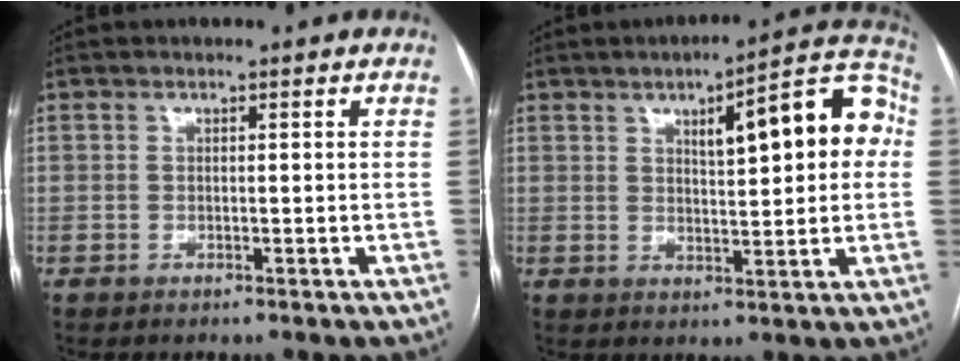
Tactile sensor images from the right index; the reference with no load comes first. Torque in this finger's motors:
{"motor_torque": [0.58, 0.47, 0.27, 0.10]}